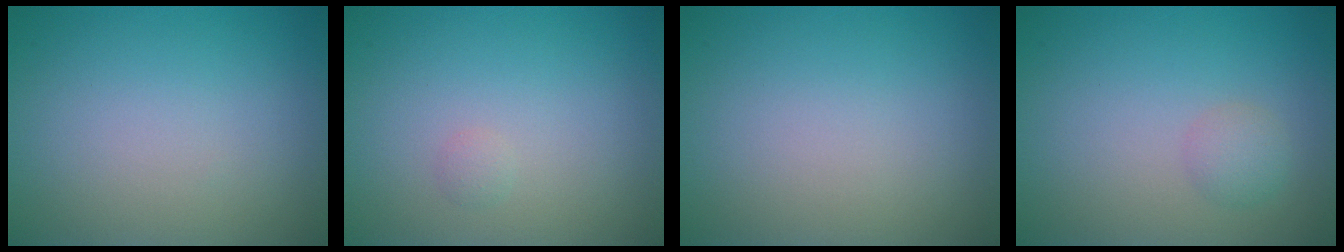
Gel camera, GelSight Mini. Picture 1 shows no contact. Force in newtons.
{"total": 0.6, "press": 0.6, "slide": 0.0}
{"total": 0.0}
{"total": 1.4, "press": 1.4, "slide": 0.1}